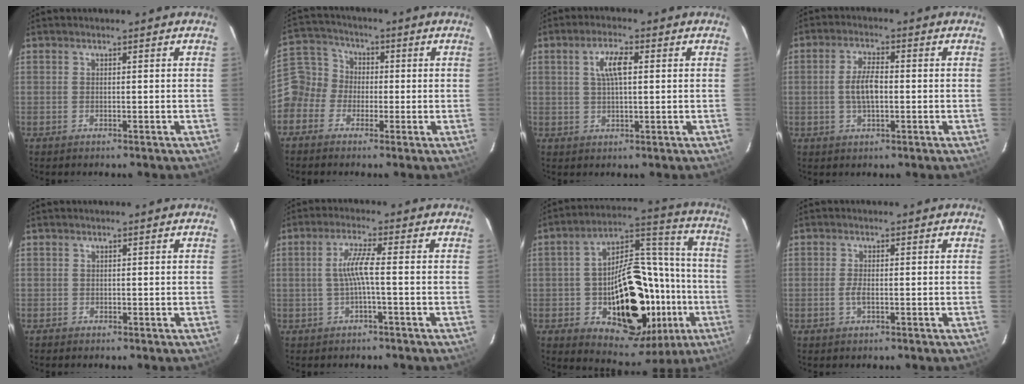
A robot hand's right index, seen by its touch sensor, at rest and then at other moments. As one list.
[{"total": 8.1, "force": [-3.1, 7.4, 1.5], "torque": [-0.039, 0.037, -0.077]}, {"total": 5.0, "force": [1.3, 1.8, 4.5], "torque": [-0.086, 0.010, 0.026]}, {"total": 5.4, "force": [-0.5, 2.1, 4.9], "torque": [-0.097, 0.004, -0.008]}, {"total": 0.7, "force": [-0.3, 0.6, -0.1], "torque": [-0.001, 0.004, -0.005]}, {"total": 4.2, "force": [-0.8, -0.5, 4.1], "torque": [-0.086, 0.002, -0.012]}, {"total": 26.4, "force": [-7.1, 16.3, 19.6], "torque": [-0.315, 0.042, -0.078]}, {"total": 2.0, "force": [-0.6, 0.5, 1.8], "torque": [-0.039, -0.002, -0.012]}]